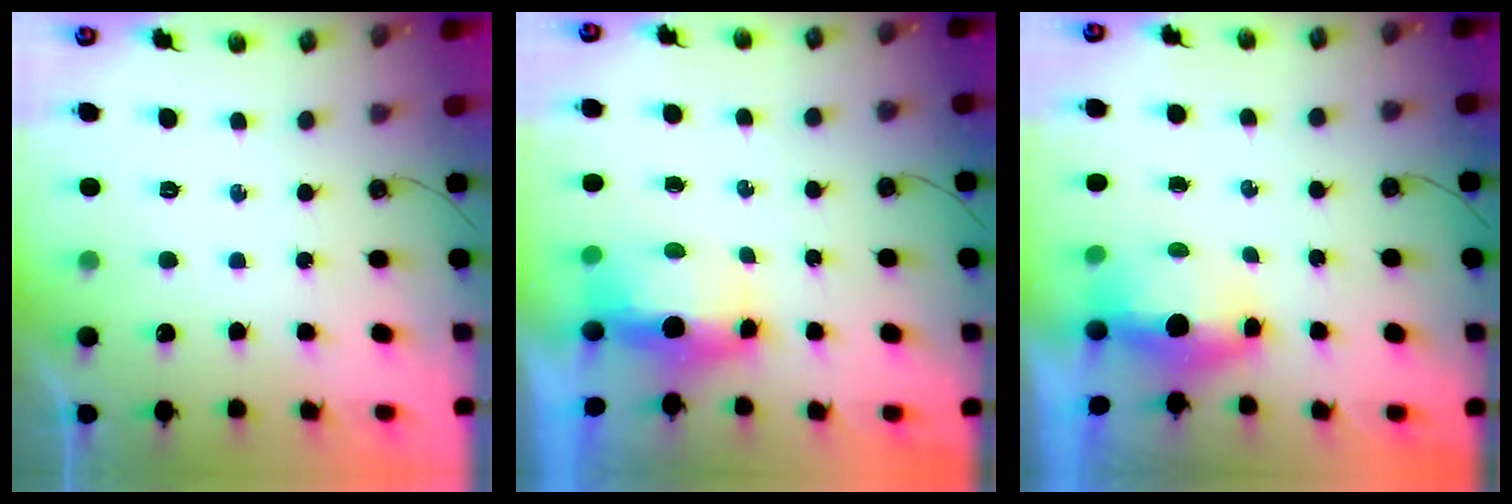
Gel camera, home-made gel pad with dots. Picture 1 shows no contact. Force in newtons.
{"total": 6.1, "press": 6.1, "slide": 0.2}
{"total": 5.7, "press": 5.6, "slide": 0.9}